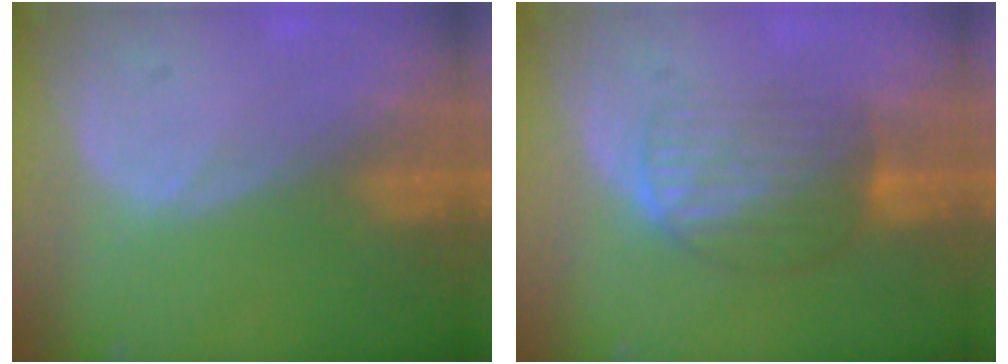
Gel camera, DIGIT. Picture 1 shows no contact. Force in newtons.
{"total": 6.6, "press": 6.3, "slide": 1.9}